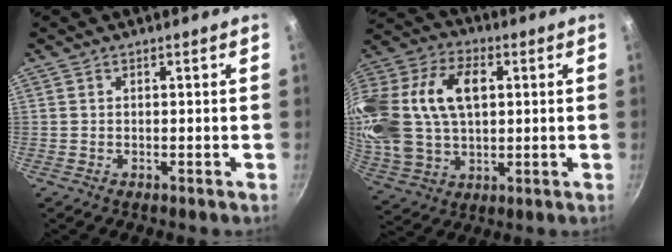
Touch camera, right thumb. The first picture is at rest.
{"total": 24.7, "force": [4.9, 16.2, 18.0], "torque": [-0.375, 0.018, 0.089]}